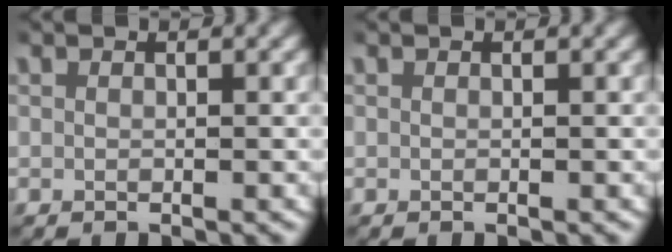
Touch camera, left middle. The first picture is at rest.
{"total": 0.0}